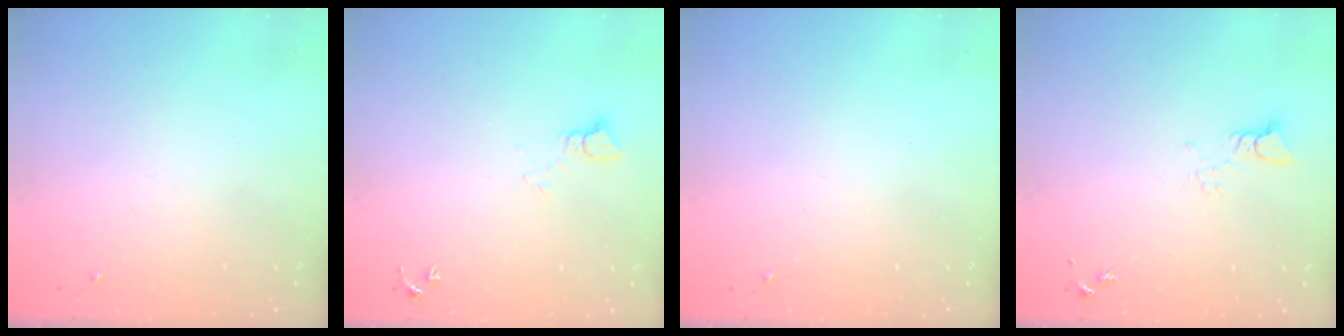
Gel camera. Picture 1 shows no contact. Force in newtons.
{"total": 4.2, "press": 4.1, "slide": 0.4}
{"total": 0.0}
{"total": 3.2, "press": 3.1, "slide": 0.4}